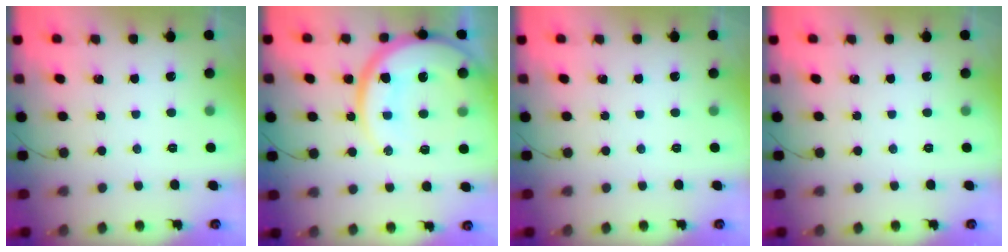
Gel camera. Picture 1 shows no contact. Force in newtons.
{"total": 18.3, "press": 18.2, "slide": 1.7}
{"total": 0.0}
{"total": 0.0}